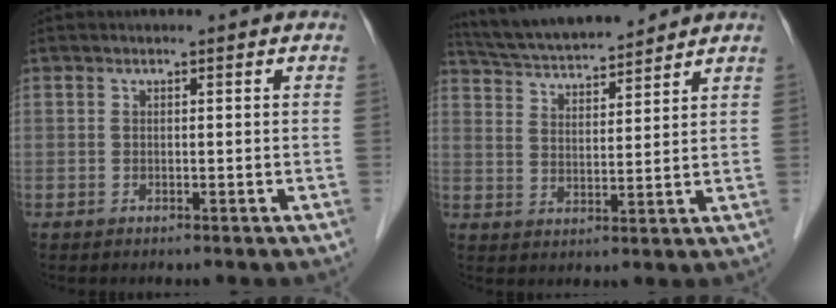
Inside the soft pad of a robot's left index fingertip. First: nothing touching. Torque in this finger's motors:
{"motor_torque": [0.13, -0.16, 0.15, 0.07]}